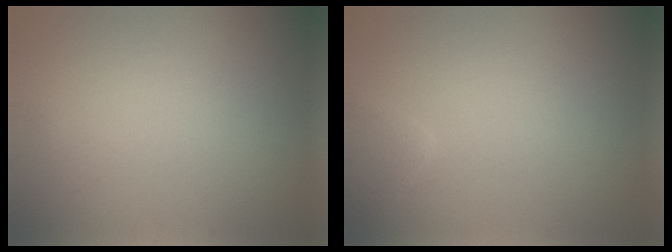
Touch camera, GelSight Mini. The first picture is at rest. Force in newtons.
{"total": 1.7, "press": 1.7, "slide": 0.2}